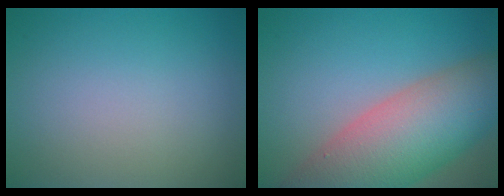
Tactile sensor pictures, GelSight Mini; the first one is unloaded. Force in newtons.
{"total": 11.9, "press": 11.9, "slide": 0.6}